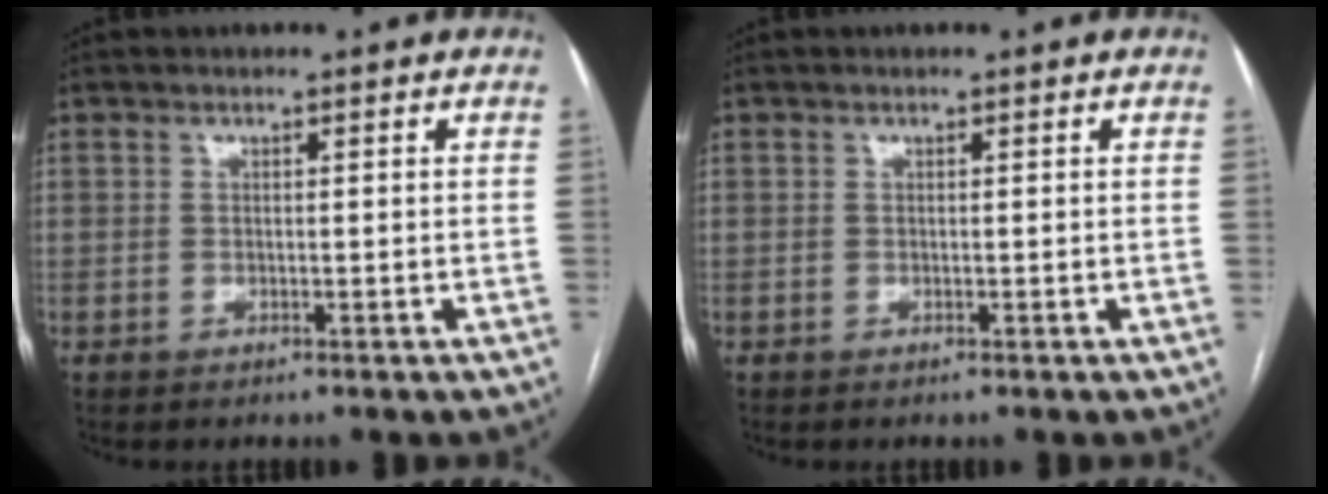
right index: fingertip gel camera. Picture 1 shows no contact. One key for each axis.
{"total": 0.0}